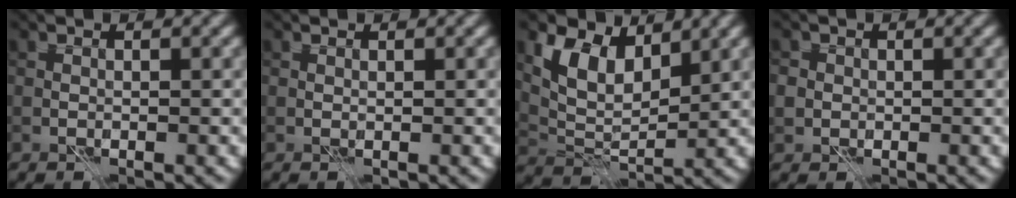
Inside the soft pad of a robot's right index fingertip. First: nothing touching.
{"total": 0.0}
{"total": 5.8, "force": [3.1, 3.2, 3.8], "torque": [-0.080, -0.006, 0.058]}
{"total": 1.7, "force": [0.0, 1.6, 0.4], "torque": [-0.006, 0.000, 0.002]}